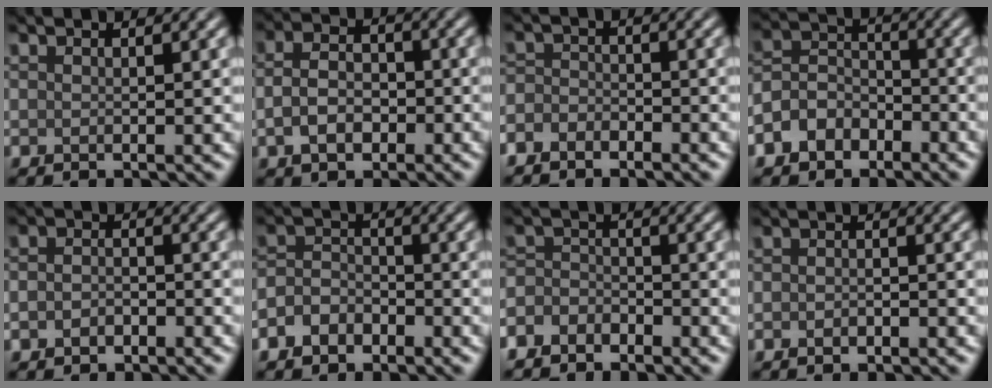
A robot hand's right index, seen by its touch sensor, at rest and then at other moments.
{"total": 4.1, "force": [-1.1, 2.8, 2.7], "torque": [-0.053, 0.000, -0.028]}
{"total": 2.6, "force": [-2.0, 1.4, 0.8], "torque": [-0.011, 0.001, -0.047]}
{"total": 4.6, "force": [-2.7, 3.3, 1.8], "torque": [-0.028, 0.008, -0.062]}
{"total": 2.3, "force": [-1.1, 1.6, 1.1], "torque": [-0.017, 0.002, -0.026]}
{"total": 3.3, "force": [-2.0, 2.2, 1.4], "torque": [-0.029, 0.005, -0.045]}
{"total": 3.8, "force": [-3.1, 2.0, 0.9], "torque": [0.000, -0.001, -0.066]}
{"total": 1.5, "force": [-0.8, 0.7, 1.0], "torque": [-0.013, 0.000, -0.015]}